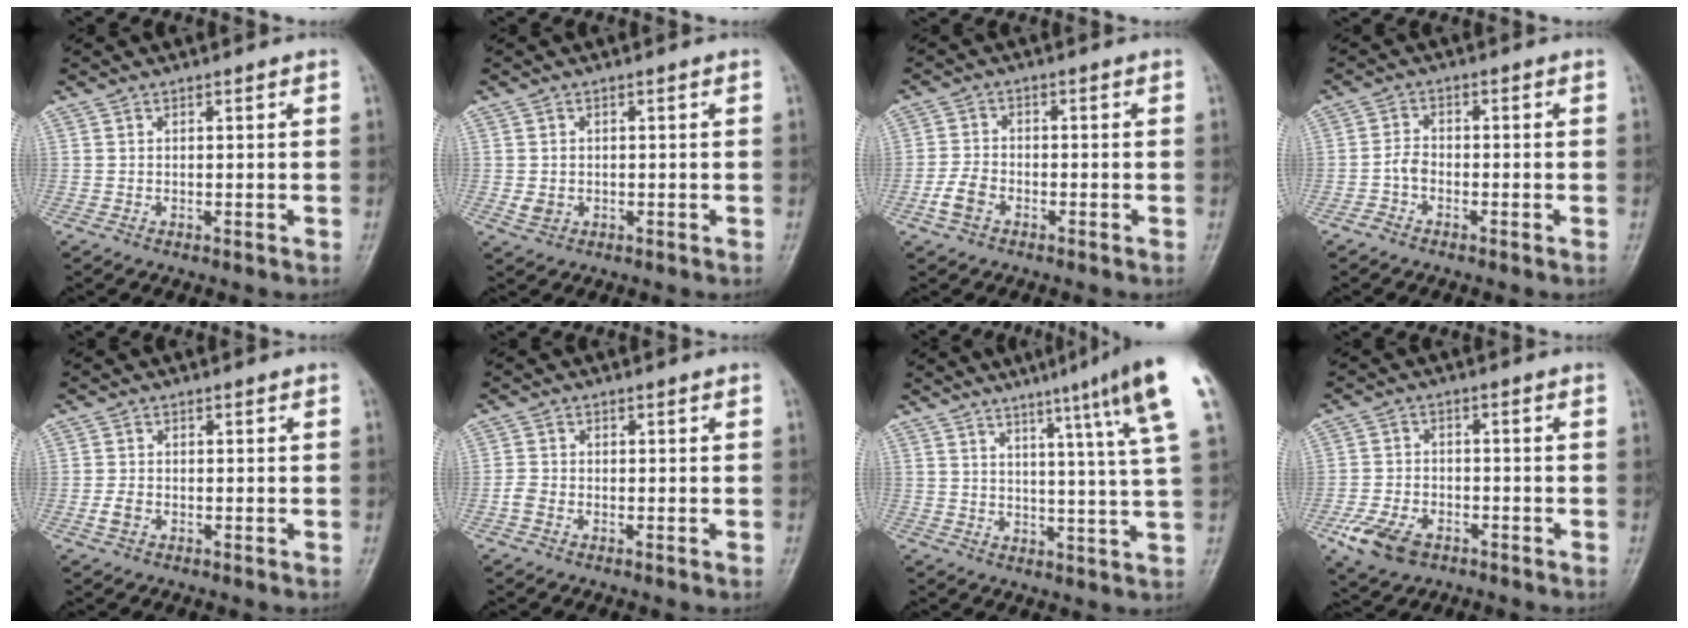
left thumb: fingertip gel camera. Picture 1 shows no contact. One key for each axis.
{"total": 2.3, "fx": -0.5, "fy": 2.0, "fz": 1.1, "tx": -0.016, "ty": 0.003, "tz": -0.005}
{"total": 4.2, "fx": -2.3, "fy": 2.7, "fz": 2.2, "tx": -0.047, "ty": 0.011, "tz": -0.048}
{"total": 2.6, "fx": -1.6, "fy": 1.6, "fz": 1.3, "tx": -0.029, "ty": 0.010, "tz": -0.038}
{"total": 2.1, "fx": -1.0, "fy": 1.5, "fz": 1.1, "tx": -0.027, "ty": 0.005, "tz": -0.021}
{"total": 2.1, "fx": -1.2, "fy": 1.4, "fz": 1.1, "tx": -0.027, "ty": 0.007, "tz": -0.029}
{"total": 14.8, "fx": 8.1, "fy": -0.5, "fz": 12.4, "tx": -0.173, "ty": -0.028, "tz": 0.095}
{"total": 8.4, "fx": -4.5, "fy": 5.3, "fz": 4.6, "tx": -0.087, "ty": 0.013, "tz": -0.079}